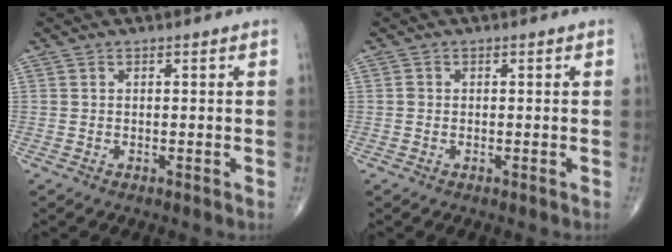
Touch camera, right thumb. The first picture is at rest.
{"total": 0.7, "force": [-0.1, 0.6, 0.3], "torque": [-0.002, 0.002, -0.003]}